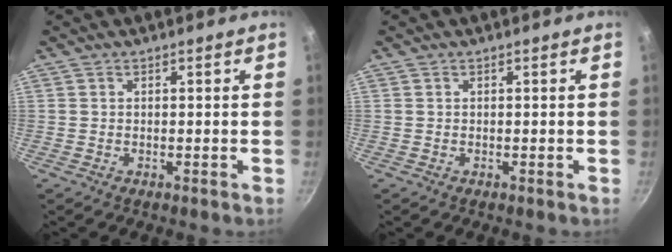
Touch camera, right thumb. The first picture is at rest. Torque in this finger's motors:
{"motor_torque": [-0.07, -0.07, 0.01, 0.01, 0.00]}